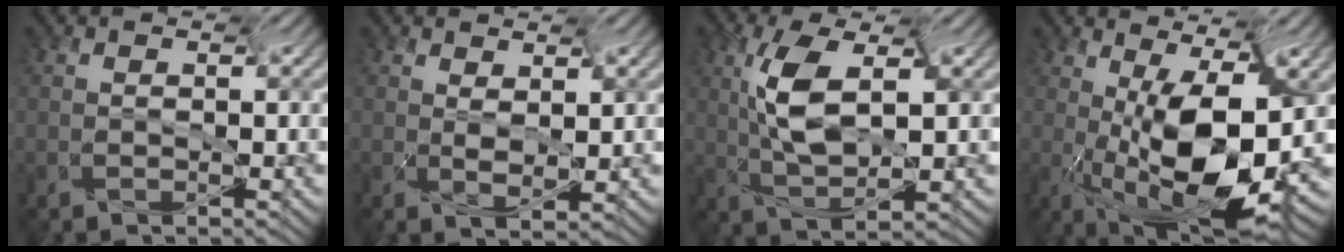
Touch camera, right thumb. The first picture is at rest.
{"total": 2.7, "force": [0.4, 1.1, 2.4], "torque": [-0.060, 0.002, 0.009]}
{"total": 8.0, "force": [-1.1, 3.9, 6.9], "torque": [-0.152, 0.011, -0.001]}
{"total": 12.7, "force": [-3.6, 4.9, 11.2], "torque": [-0.198, 0.012, -0.050]}